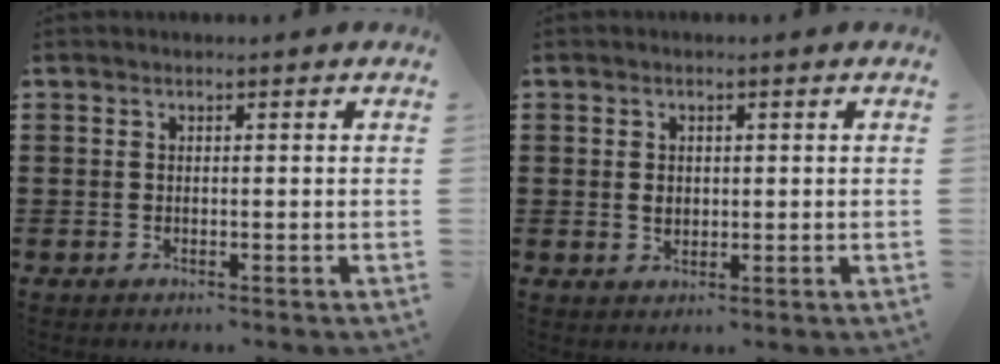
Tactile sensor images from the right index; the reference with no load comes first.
{"total": 1.8, "force": [0.1, 1.2, 1.3], "torque": [-0.027, 0.006, 0.000]}